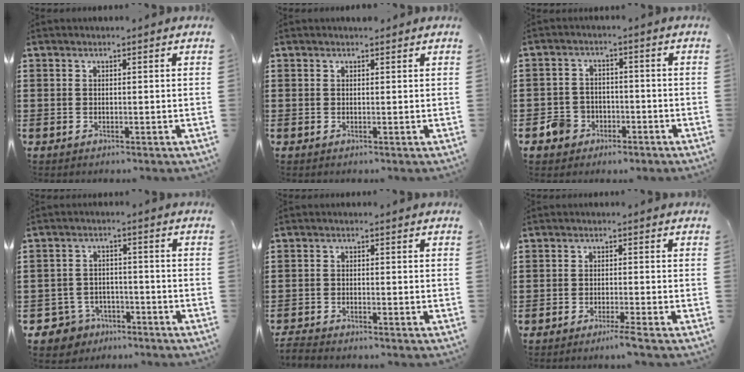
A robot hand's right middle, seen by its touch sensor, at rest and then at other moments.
{"total": 0.0}
{"total": 4.4, "force": [-2.5, 3.5, 1.1], "torque": [-0.032, 0.005, -0.050]}
{"total": 4.0, "force": [-3.5, 2.1, 0.3], "torque": [-0.037, -0.001, -0.078]}
{"total": 1.7, "force": [-1.7, -0.1, 0.1], "torque": [-0.004, 0.000, -0.035]}
{"total": 2.1, "force": [-1.6, -0.2, 1.4], "torque": [-0.021, -0.001, -0.029]}